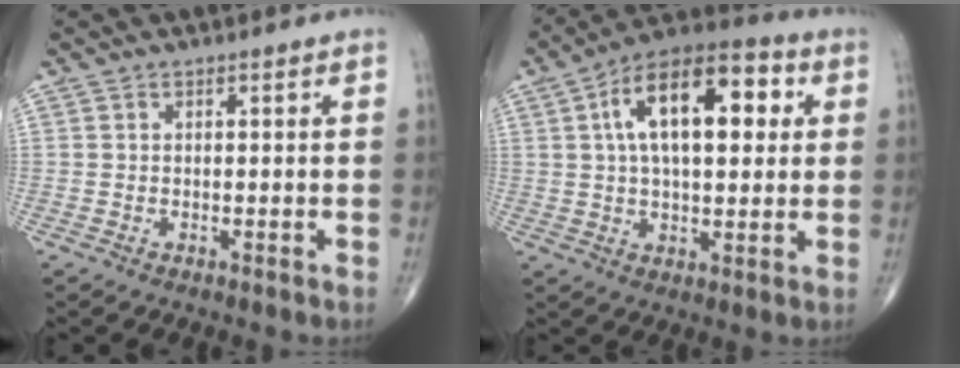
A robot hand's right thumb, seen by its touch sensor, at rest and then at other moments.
{"total": 19.4, "force": [4.8, 9.3, 16.3], "torque": [-0.239, 0.021, 0.066]}